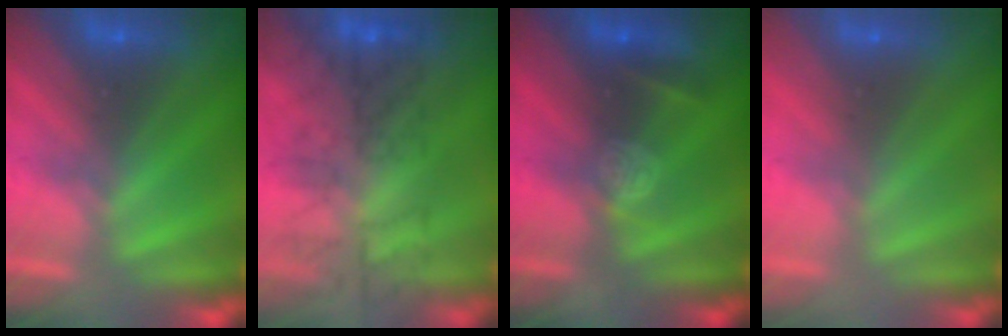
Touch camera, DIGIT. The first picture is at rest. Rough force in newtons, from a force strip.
{"total": 8.6}
{"total": 3.7}
{"total": 2.9}